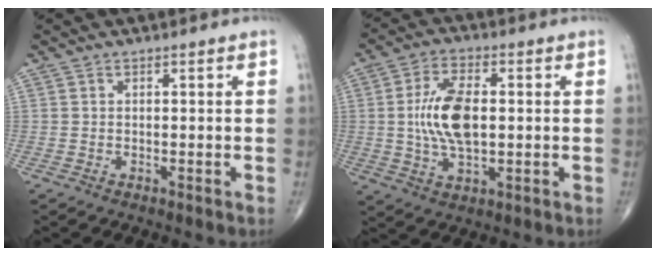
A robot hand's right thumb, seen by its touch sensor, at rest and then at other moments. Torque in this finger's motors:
{"motor_torque": [0.71, 0.81, 0.52, 0.20, 0.12]}